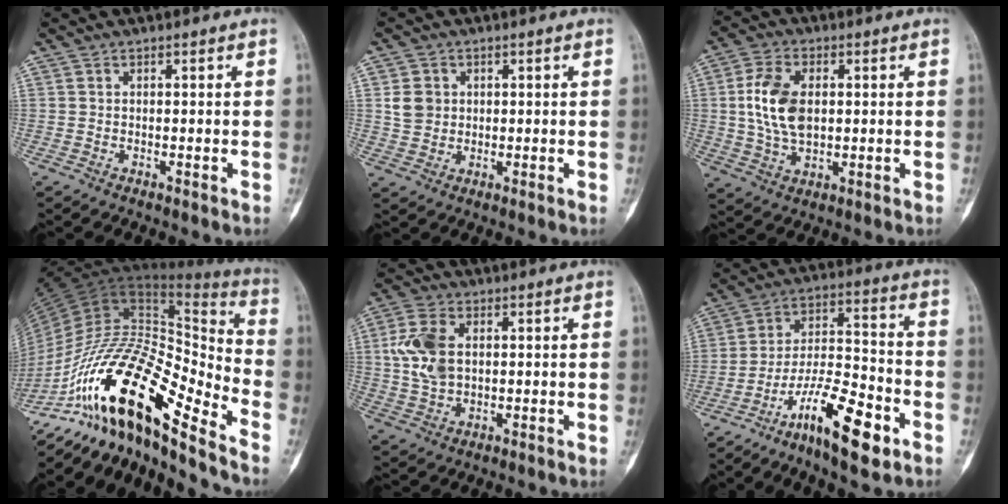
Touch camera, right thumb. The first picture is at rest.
{"total": 4.6, "force": [1.0, 4.0, 1.9], "torque": [-0.016, 0.001, 0.022]}
{"total": 10.9, "force": [1.2, 6.7, 8.5], "torque": [-0.160, -0.001, 0.028]}
{"total": 26.6, "force": [-17.7, 7.4, 18.4], "torque": [-0.352, 0.081, -0.315]}
{"total": 9.5, "force": [1.6, 6.0, 7.1], "torque": [-0.152, 0.002, 0.037]}
{"total": 15.4, "force": [-8.6, 4.4, 12.0], "torque": [-0.204, 0.066, -0.150]}